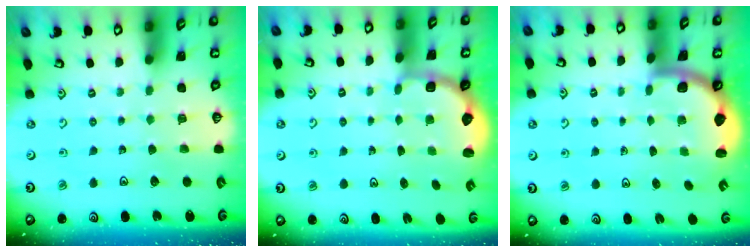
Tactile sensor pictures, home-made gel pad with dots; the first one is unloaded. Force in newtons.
{"total": 2.7, "press": 1.9, "slide": 1.9}
{"total": 1.8, "press": 1.8, "slide": 0.1}